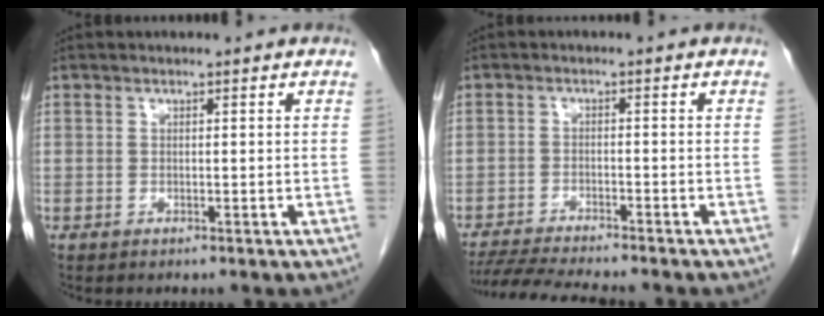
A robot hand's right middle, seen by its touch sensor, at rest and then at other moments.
{"total": 9.6, "force": [-8.7, 0.2, 4.1], "torque": [-0.066, -0.015, -0.140]}